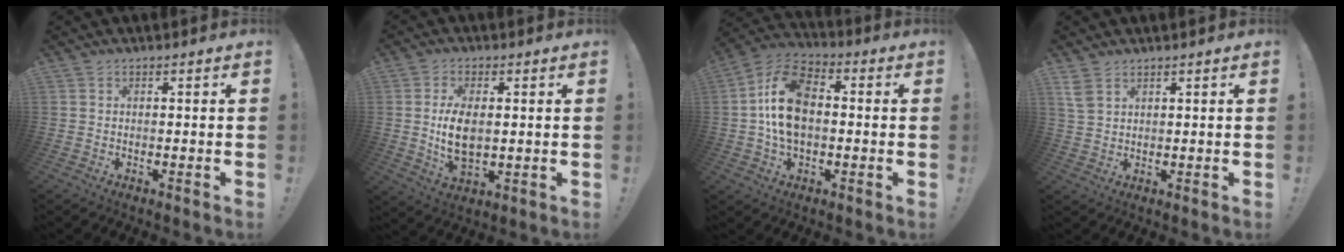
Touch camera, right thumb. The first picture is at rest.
{"total": 9.0, "force": [0.7, 4.9, 7.5], "torque": [-0.125, -0.017, 0.009]}
{"total": 15.0, "force": [0.4, 10.0, 11.2], "torque": [-0.198, 0.012, 0.007]}
{"total": 4.2, "force": [2.6, 2.3, 2.3], "torque": [-0.041, -0.010, 0.052]}